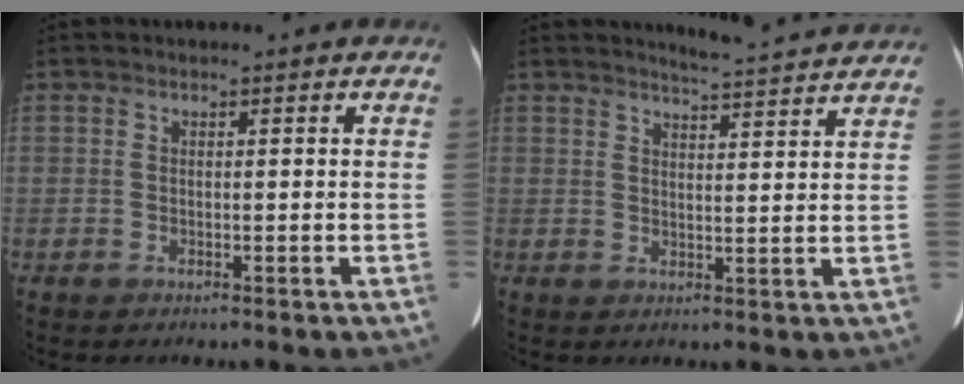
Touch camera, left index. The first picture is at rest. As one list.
[{"total": 7.6, "force": [7.3, -0.4, 1.9], "torque": [-0.043, 0.005, 0.089]}]